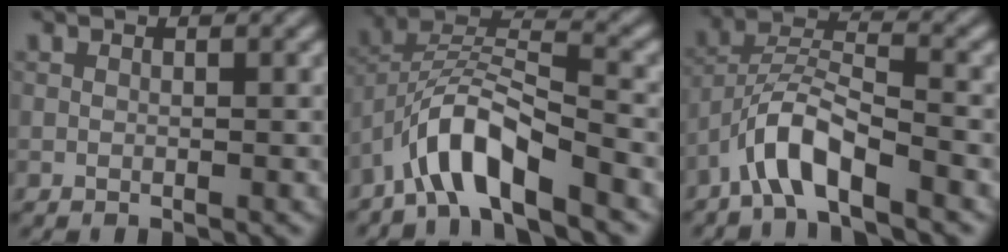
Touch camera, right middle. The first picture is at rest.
{"total": 6.8, "force": [-4.6, 1.8, 4.8], "torque": [-0.085, 0.010, -0.089]}
{"total": 5.1, "force": [-3.6, 1.2, 3.5], "torque": [-0.064, 0.011, -0.070]}